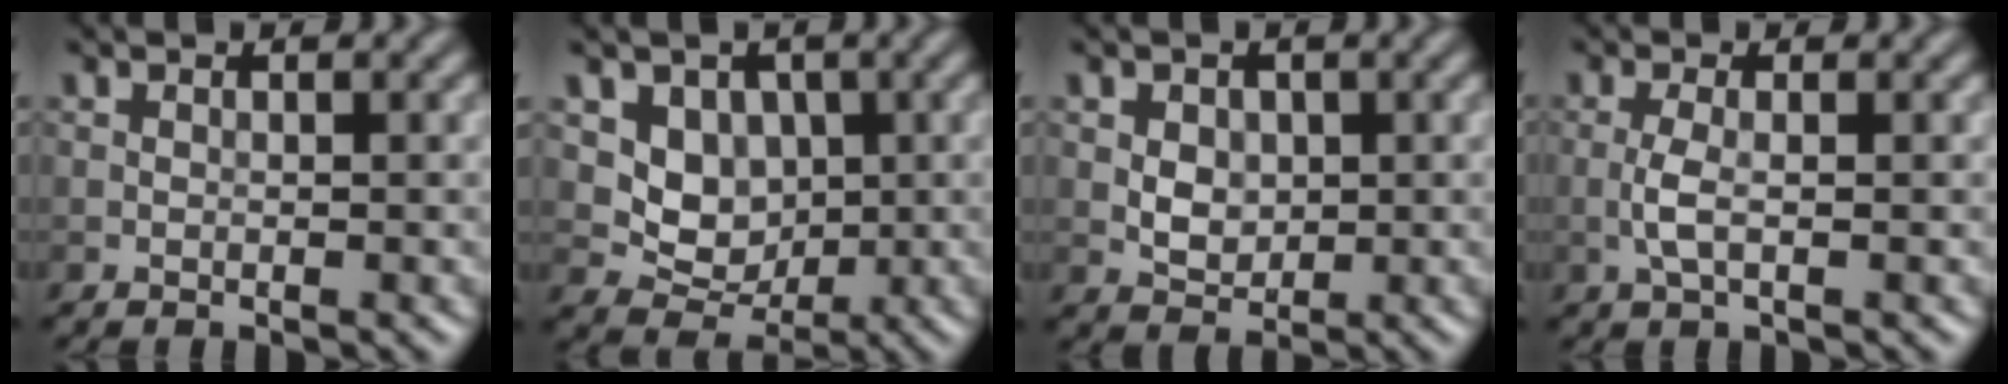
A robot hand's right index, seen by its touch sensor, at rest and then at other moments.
{"total": 4.4, "force": [0.7, 3.6, 2.3], "torque": [-0.039, -0.011, 0.013]}
{"total": 2.8, "force": [0.5, 2.2, 1.7], "torque": [-0.030, 0.003, 0.009]}
{"total": 1.9, "force": [-0.4, 0.5, 1.8], "torque": [-0.041, 0.001, -0.012]}